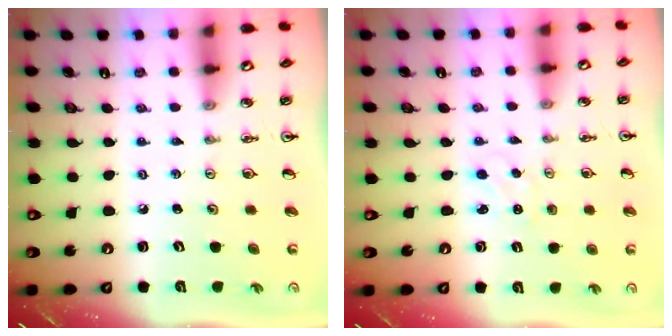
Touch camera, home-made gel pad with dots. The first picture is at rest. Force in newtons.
{"total": 0.0}